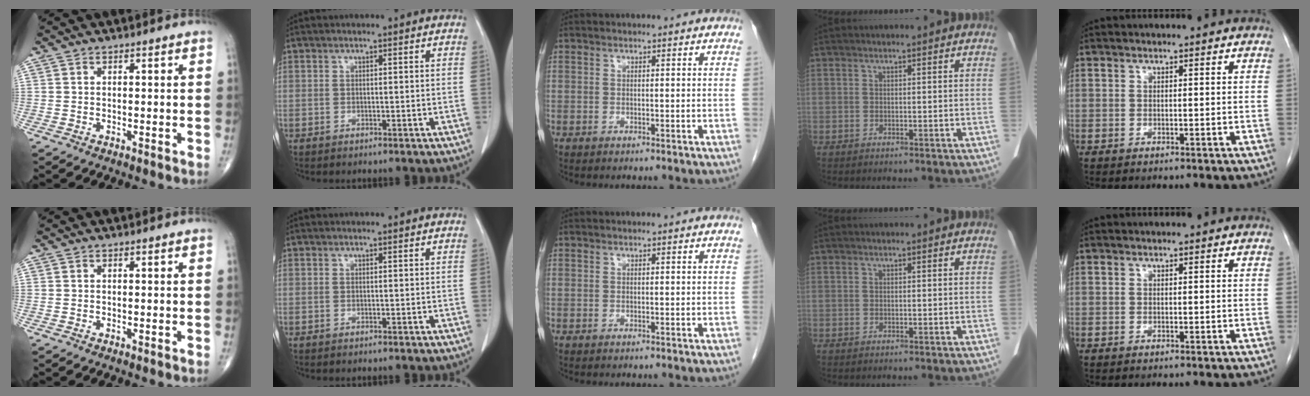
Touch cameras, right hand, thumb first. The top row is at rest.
{}